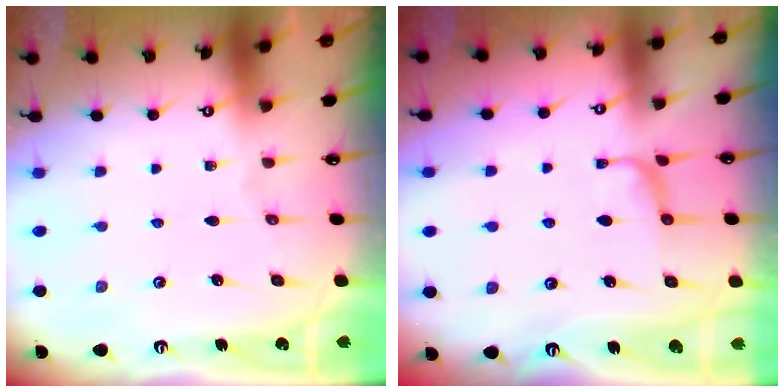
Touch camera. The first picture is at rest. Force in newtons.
{"total": 2.6, "press": 2.4, "slide": 0.9}